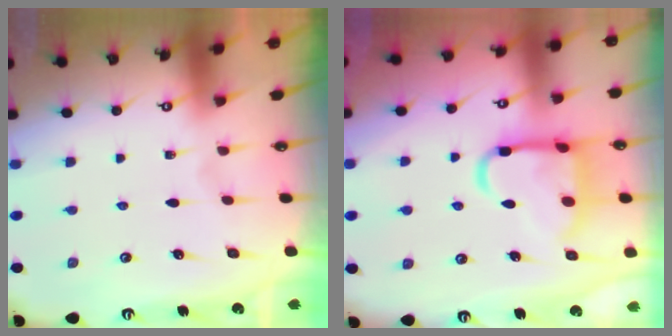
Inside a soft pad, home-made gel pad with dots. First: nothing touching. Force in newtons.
{"total": 14.1, "press": 14.0, "slide": 1.5}